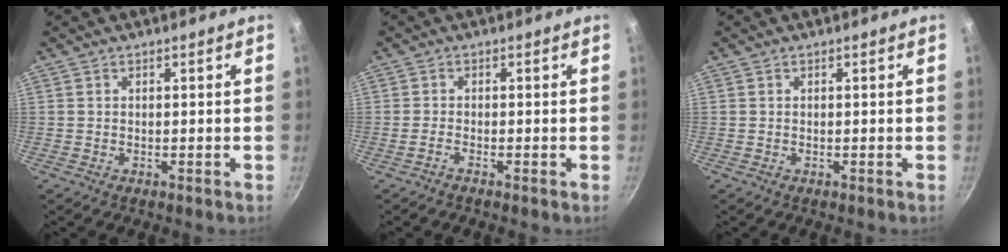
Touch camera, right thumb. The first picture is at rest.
{"total": 1.1, "force": [-0.9, 0.0, 0.7], "torque": [-0.024, 0.004, -0.024]}
{"total": 0.0}